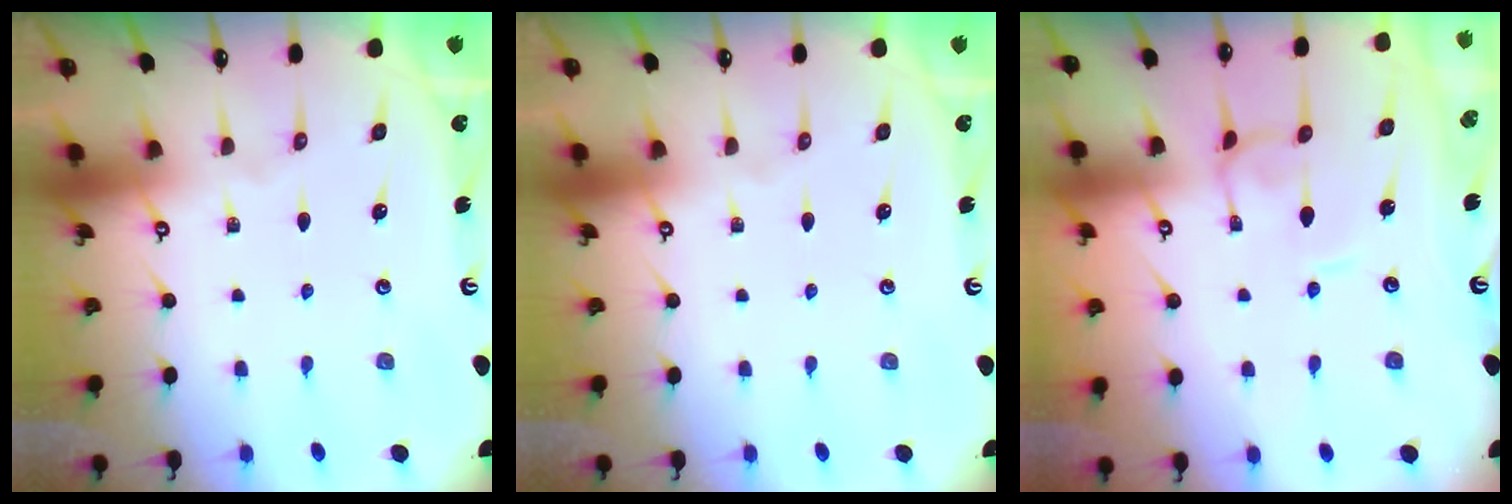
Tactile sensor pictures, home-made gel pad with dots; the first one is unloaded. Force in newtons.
{"total": 0.0}
{"total": 0.8, "press": 0.7, "slide": 0.3}